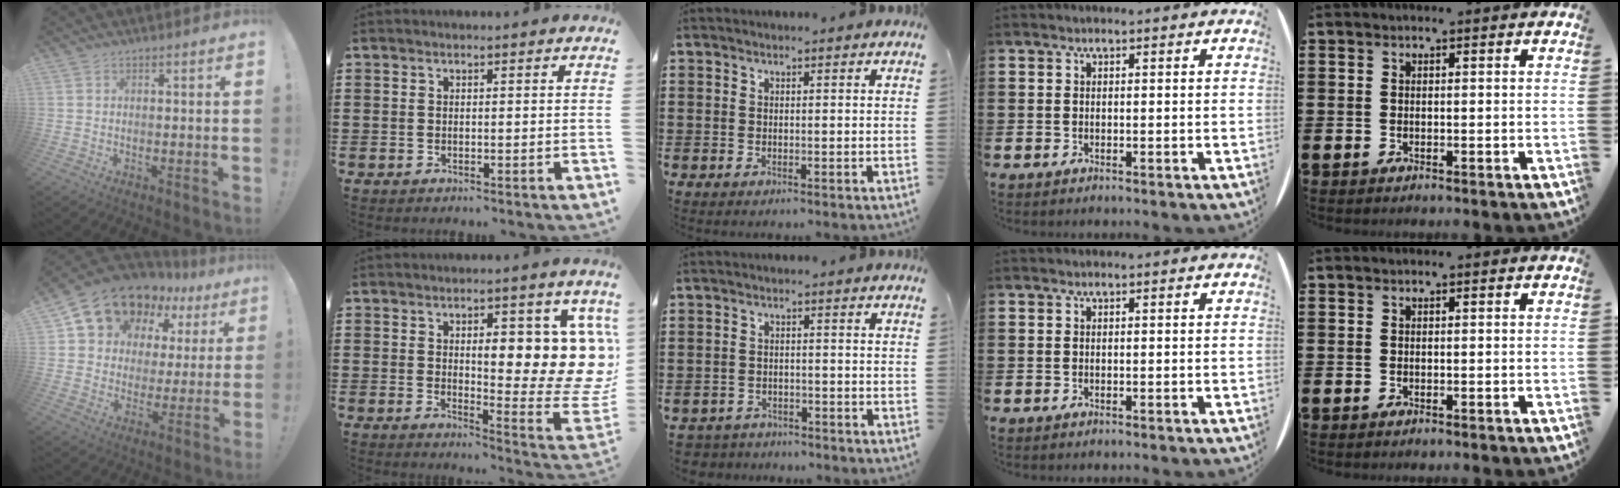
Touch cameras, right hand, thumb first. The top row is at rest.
{"thumb": {"total": 14.1, "force": [10.6, 8.4, 4.3], "torque": [-0.083, -0.080, 0.205]}, "index": {"total": 12.1, "force": [3.9, 5.0, 10.3], "torque": [-0.119, -0.040, 0.061]}, "middle": {"total": 2.5, "force": [-2.5, 0.5, -0.3], "torque": [-0.002, -0.003, -0.057]}}